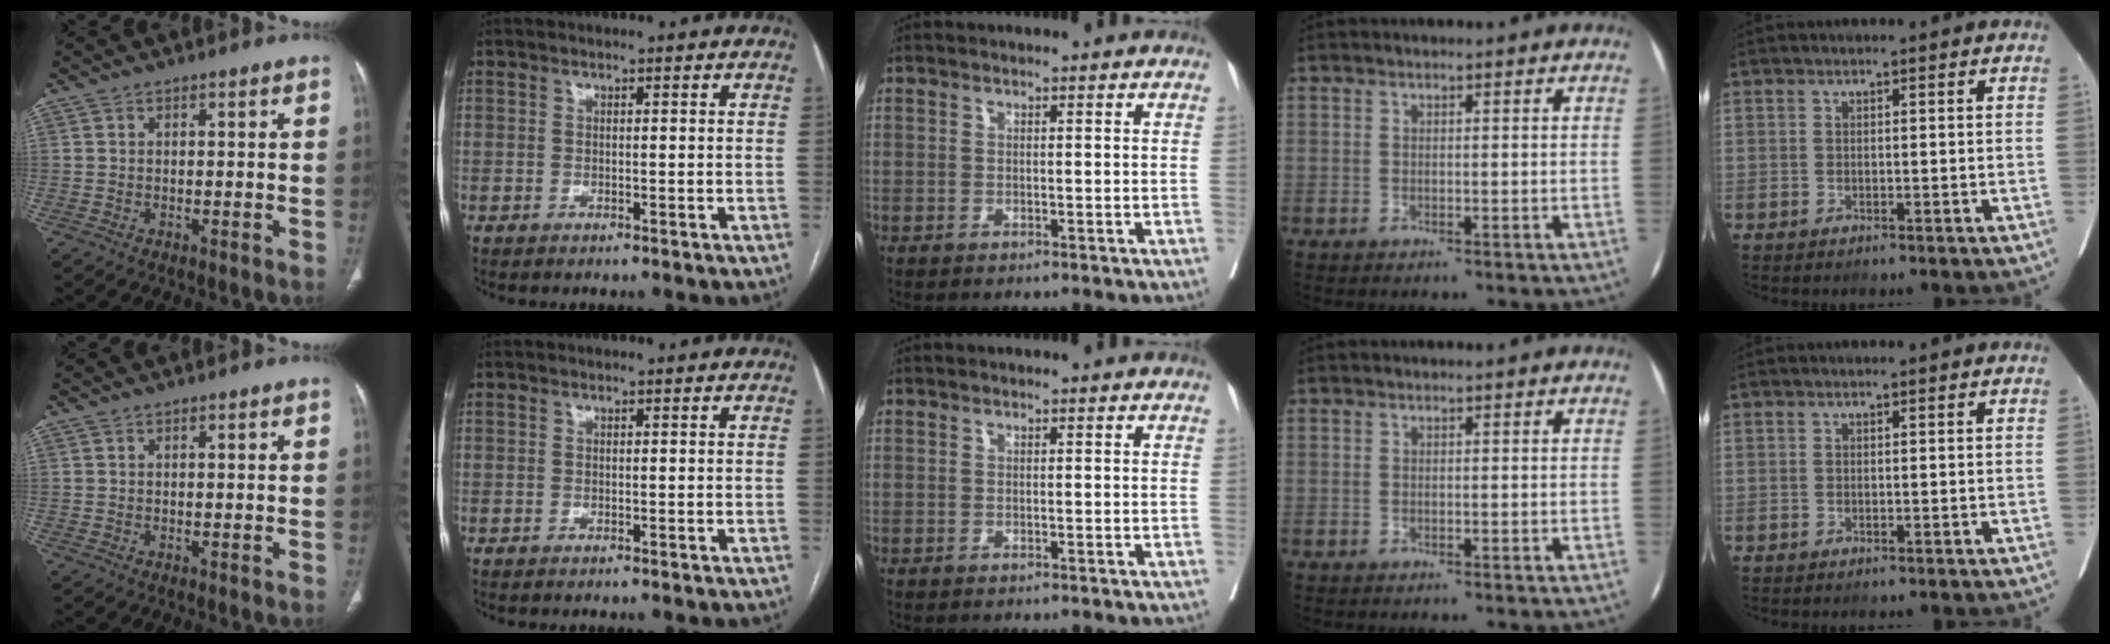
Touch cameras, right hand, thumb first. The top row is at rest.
{}